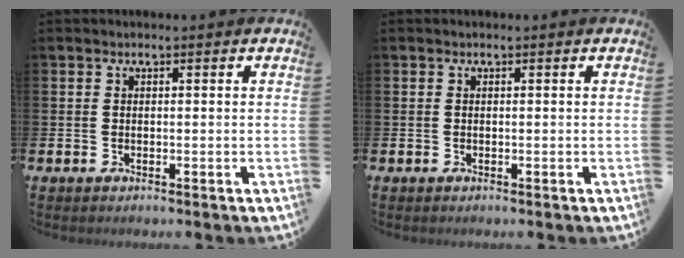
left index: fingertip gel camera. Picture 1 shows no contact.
{"total": 0.0}